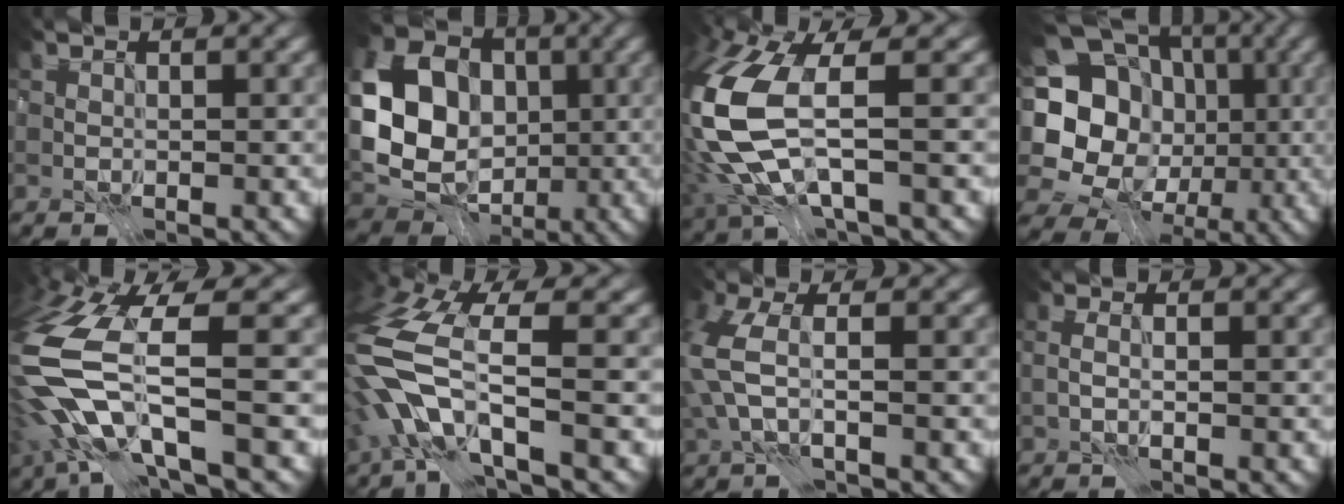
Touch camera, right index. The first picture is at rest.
{"total": 12.2, "force": [-0.5, 9.6, 7.5], "torque": [-0.159, 0.008, -0.032]}
{"total": 11.1, "force": [-1.2, 5.2, 9.7], "torque": [-0.259, -0.027, -0.026]}
{"total": 17.0, "force": [-3.2, 15.2, 6.9], "torque": [-0.157, 0.021, -0.076]}
{"total": 11.3, "force": [-3.9, 4.3, 9.7], "torque": [-0.225, -0.018, -0.082]}
{"total": 8.6, "force": [-3.6, 3.2, 7.1], "torque": [-0.166, -0.001, -0.088]}
{"total": 4.0, "force": [-0.7, 2.0, 3.4], "torque": [-0.098, -0.002, -0.023]}
{"total": 0.8, "force": [-0.7, -0.1, 0.4], "torque": [-0.009, -0.001, -0.015]}